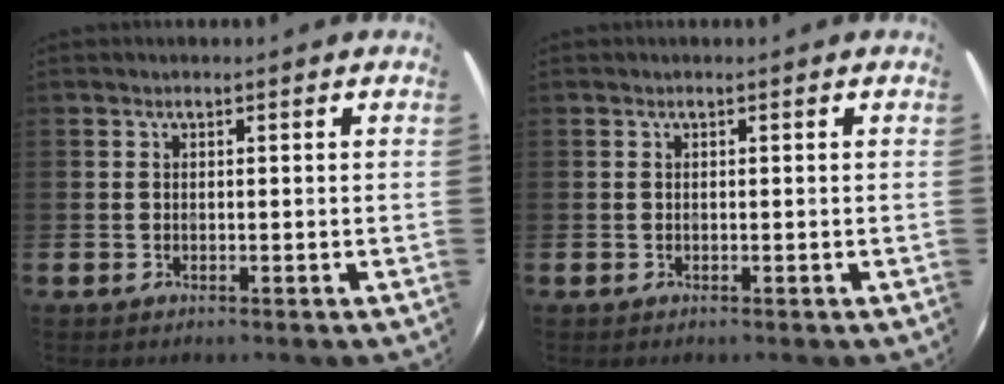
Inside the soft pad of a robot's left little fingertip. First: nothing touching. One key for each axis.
{"total": 0.0}